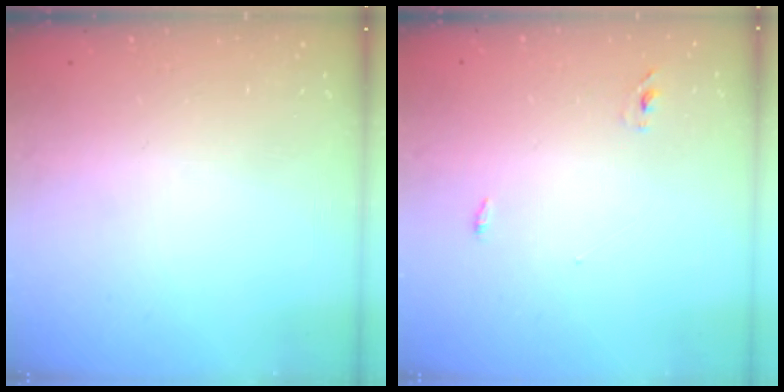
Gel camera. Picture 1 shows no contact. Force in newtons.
{"total": 3.0, "press": 2.8, "slide": 1.1}